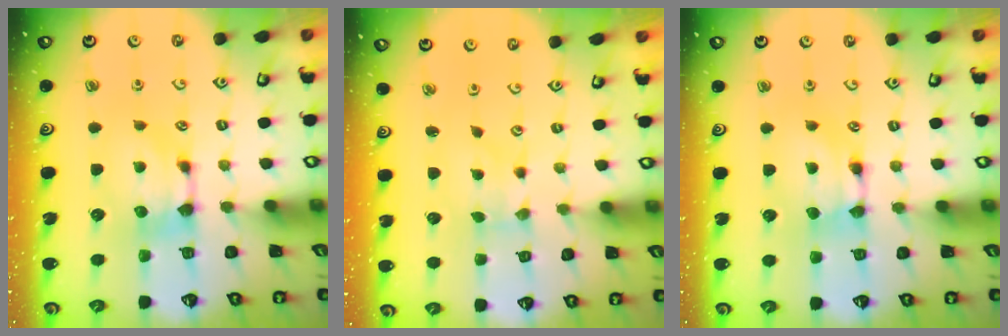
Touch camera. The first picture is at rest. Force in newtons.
{"total": 3.0, "press": 2.9, "slide": 0.8}
{"total": 1.7, "press": 1.7, "slide": 0.1}